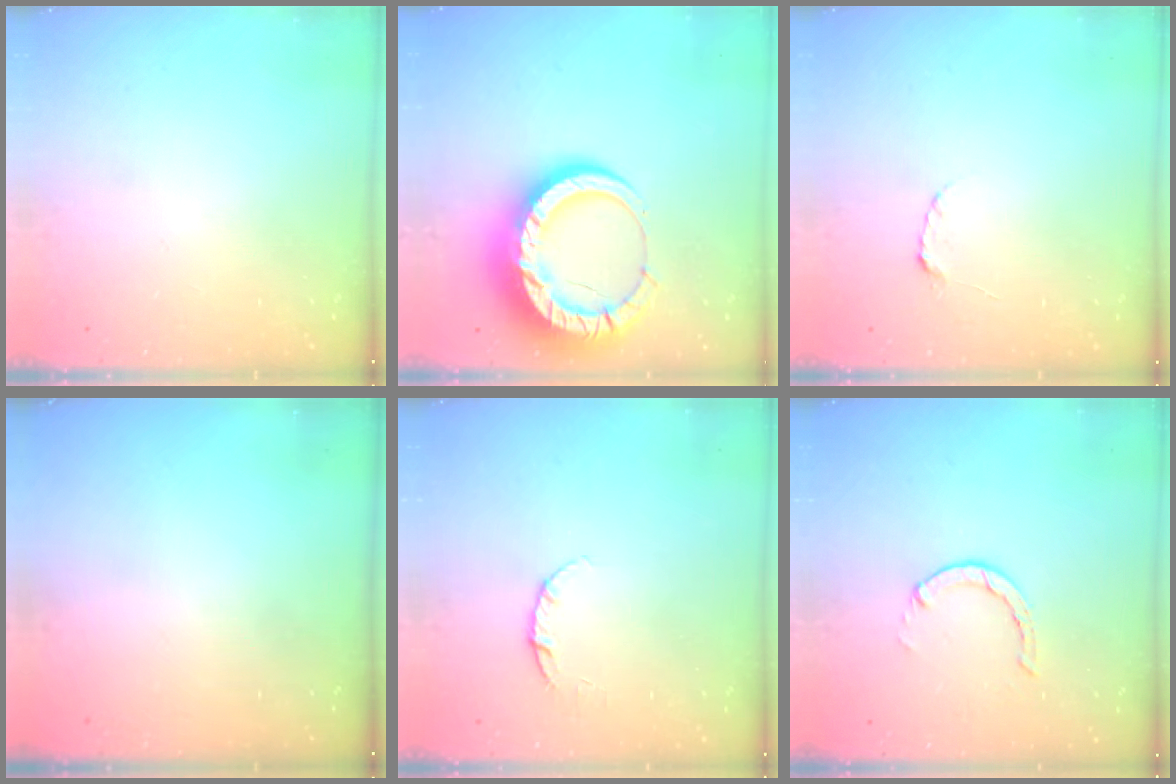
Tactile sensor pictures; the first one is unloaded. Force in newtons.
{"total": 18.9, "press": 18.8, "slide": 1.9}
{"total": 2.2, "press": 2.2, "slide": 0.3}
{"total": 0.0}
{"total": 3.8, "press": 3.8, "slide": 0.3}
{"total": 1.3, "press": 1.2, "slide": 0.3}